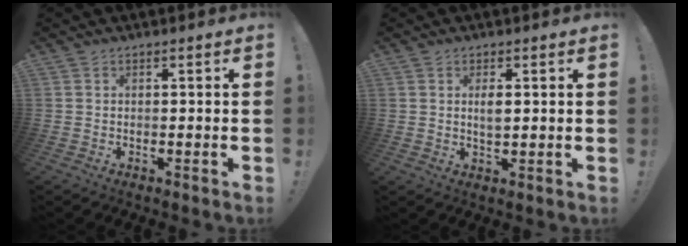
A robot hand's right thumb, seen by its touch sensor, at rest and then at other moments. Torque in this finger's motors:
{"motor_torque": [2.33, 2.60, 0.44, -0.54, 0.42]}